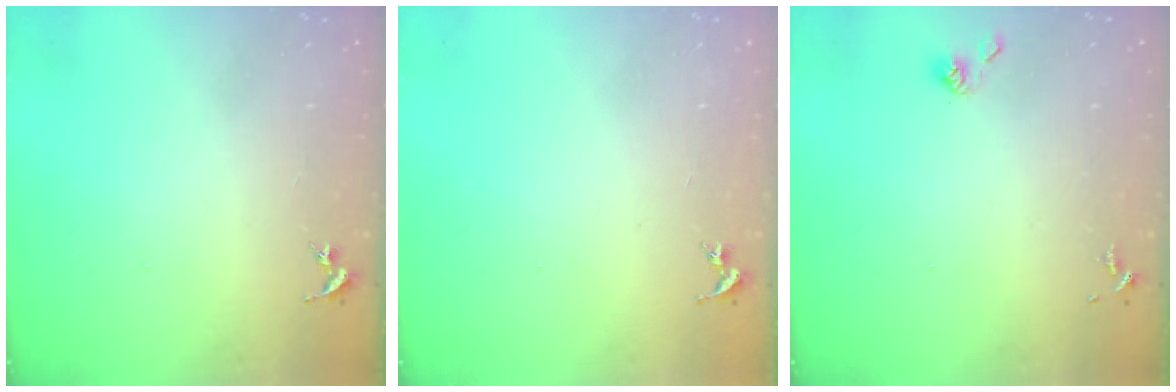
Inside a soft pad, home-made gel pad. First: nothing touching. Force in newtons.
{"total": 0.0}
{"total": 3.8, "press": 3.7, "slide": 0.8}